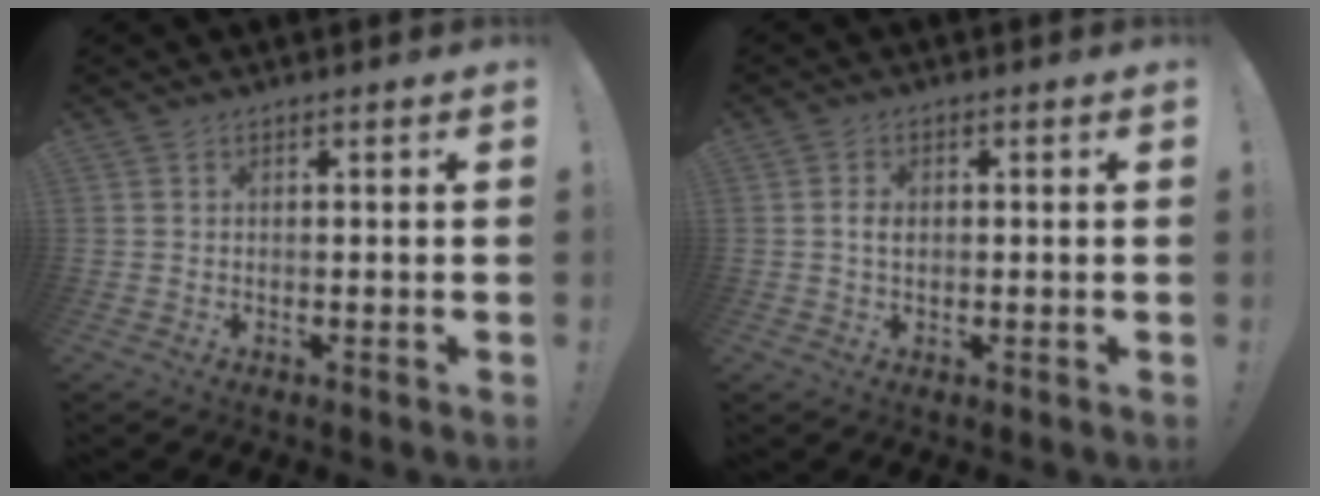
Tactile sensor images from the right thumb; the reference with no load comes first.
{"total": 2.5, "force": [0.1, 1.6, 2.0], "torque": [-0.029, 0.004, 0.000]}